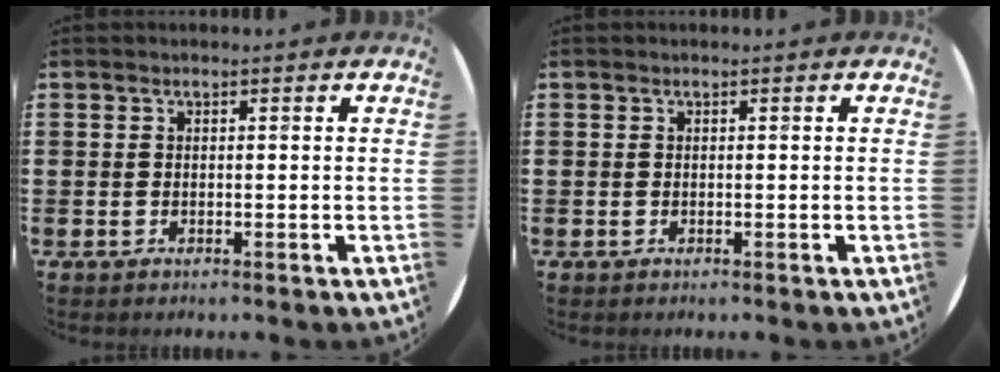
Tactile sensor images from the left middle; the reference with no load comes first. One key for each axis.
{"total": 0.0}